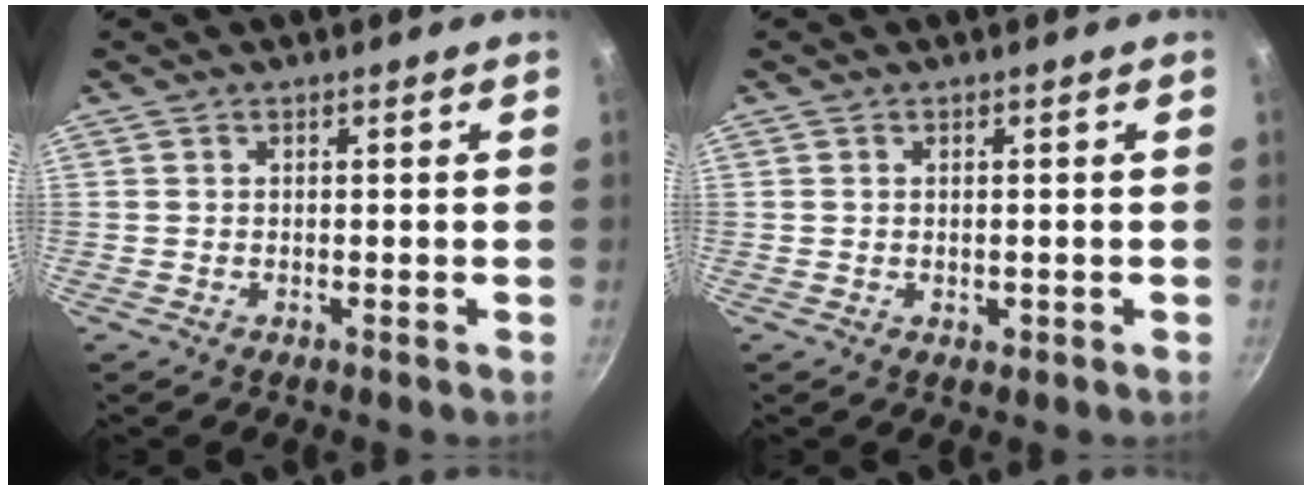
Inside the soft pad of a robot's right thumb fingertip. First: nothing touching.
{"total": 0.7, "force": [-0.1, 0.5, 0.5], "torque": [-0.004, -0.001, -0.001]}